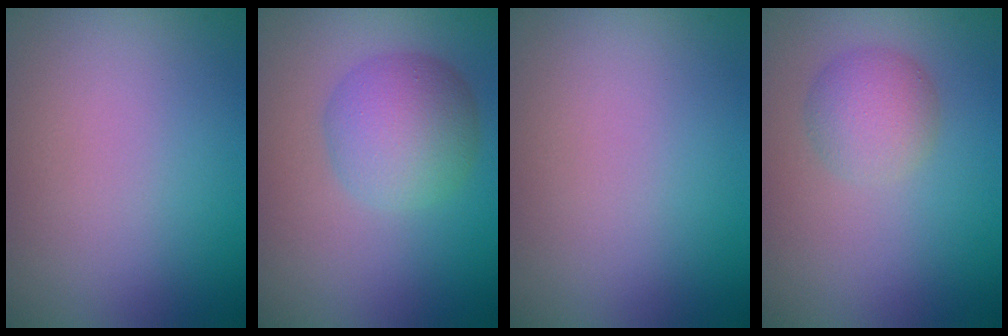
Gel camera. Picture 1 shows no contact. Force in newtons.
{"total": 4.9, "press": 4.9, "slide": 0.1}
{"total": 0.0}
{"total": 2.9, "press": 2.9, "slide": 0.0}